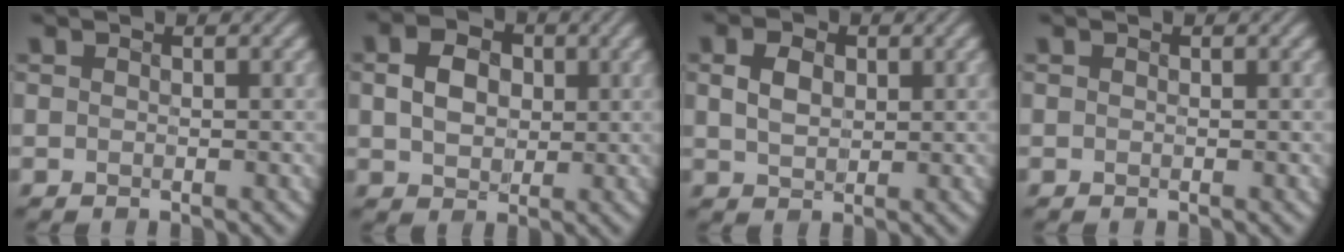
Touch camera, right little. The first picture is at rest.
{"total": 3.7, "force": [0.1, 2.9, 2.3], "torque": [-0.055, 0.002, 0.006]}
{"total": 2.2, "force": [0.1, 1.6, 1.5], "torque": [-0.042, -0.001, 0.013]}
{"total": 0.0}